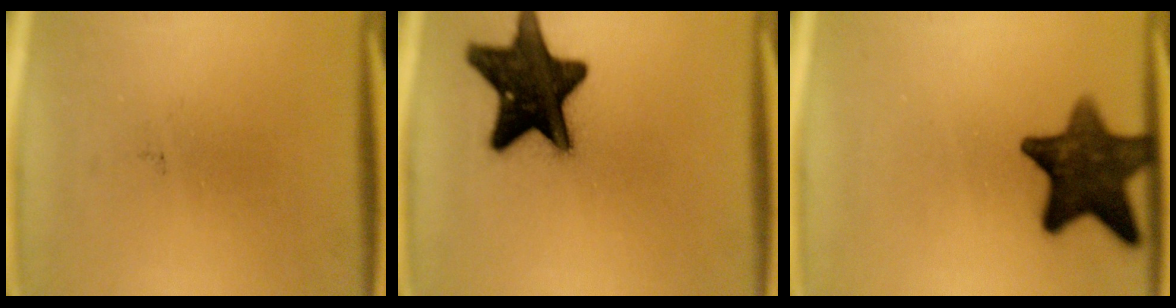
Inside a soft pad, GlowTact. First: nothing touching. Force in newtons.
{"total": 18.4}
{"total": 12.7}